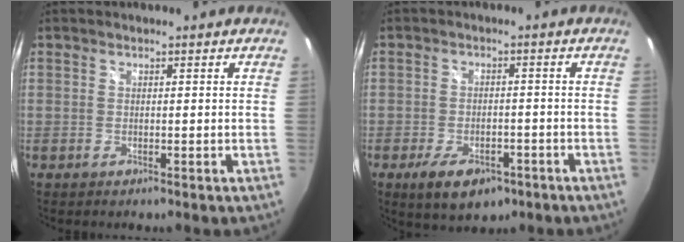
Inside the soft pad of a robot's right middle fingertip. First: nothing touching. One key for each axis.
{"total": 8.6, "fx": -5.2, "fy": 4.3, "fz": 5.3, "tx": -0.111, "ty": -0.012, "tz": -0.076}